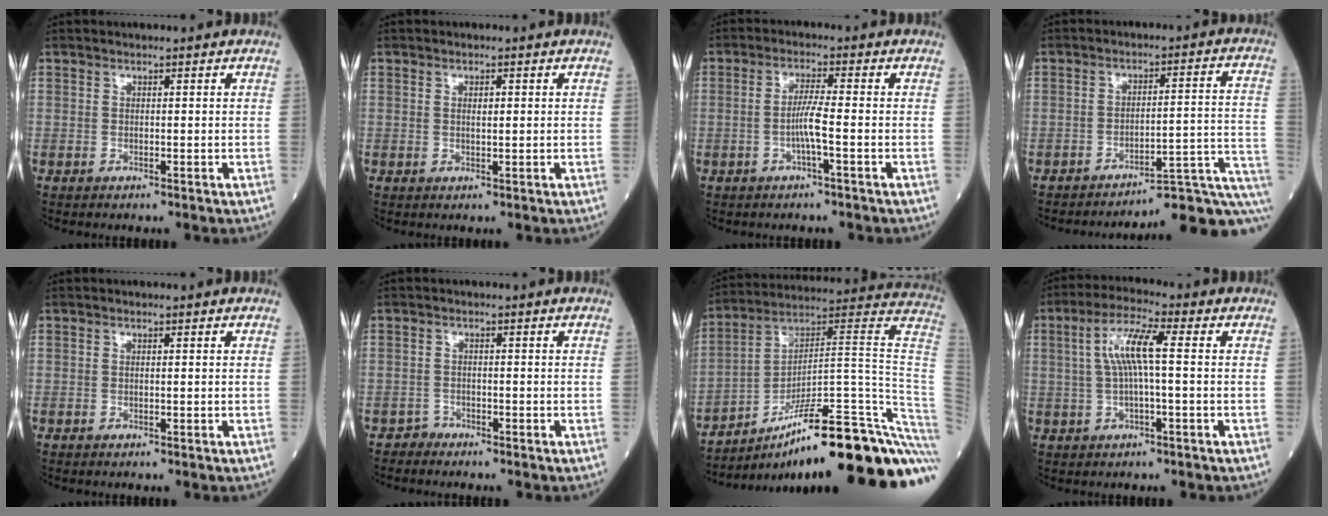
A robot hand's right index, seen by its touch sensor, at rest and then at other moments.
{"total": 1.2, "force": [0.3, 0.4, 1.1], "torque": [-0.020, 0.001, 0.004]}
{"total": 4.0, "force": [-1.1, -0.3, 3.8], "torque": [-0.078, 0.002, -0.023]}
{"total": 13.1, "force": [-11.8, -1.1, 5.5], "torque": [-0.020, 0.035, -0.152]}
{"total": 0.0}
{"total": 1.2, "force": [-1.0, 0.3, -0.6], "torque": [0.017, -0.001, -0.020]}
{"total": 30.2, "force": [-20.2, 2.1, 22.3], "torque": [-0.203, 0.025, -0.297]}
{"total": 7.1, "force": [0.8, 0.7, 7.0], "torque": [-0.142, 0.018, 0.015]}